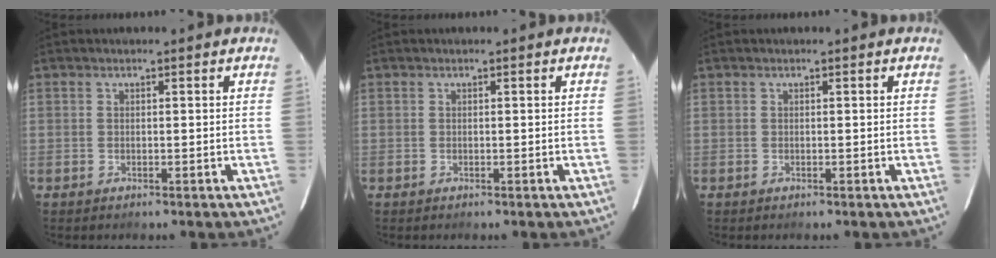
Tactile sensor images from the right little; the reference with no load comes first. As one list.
[{"total": 0.0}, {"total": 0.0}]